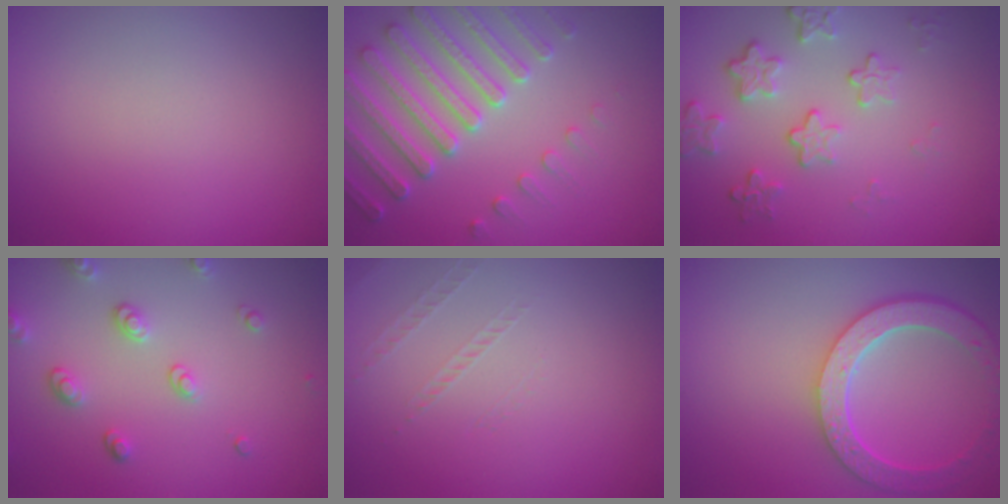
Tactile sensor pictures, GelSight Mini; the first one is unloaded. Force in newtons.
{"total": 5.2, "press": 5.0, "slide": 1.4}
{"total": 4.3, "press": 3.1, "slide": 2.9}
{"total": 2.6, "press": 2.4, "slide": 0.9}
{"total": 0.9, "press": 0.1, "slide": 0.9}
{"total": 6.0, "press": 4.8, "slide": 3.6}